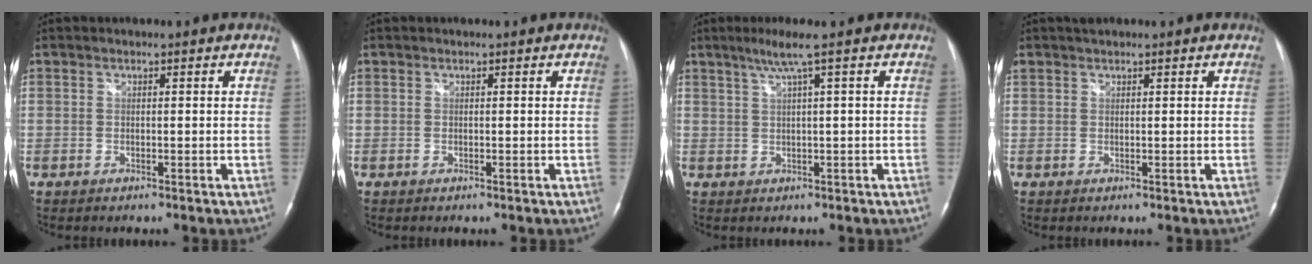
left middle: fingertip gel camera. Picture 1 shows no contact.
{"total": 0.0}
{"total": 3.7, "force": [1.9, -1.0, 3.1], "torque": [-0.066, 0.003, 0.040]}
{"total": 1.5, "force": [1.3, 0.5, 0.6], "torque": [-0.017, 0.018, 0.025]}